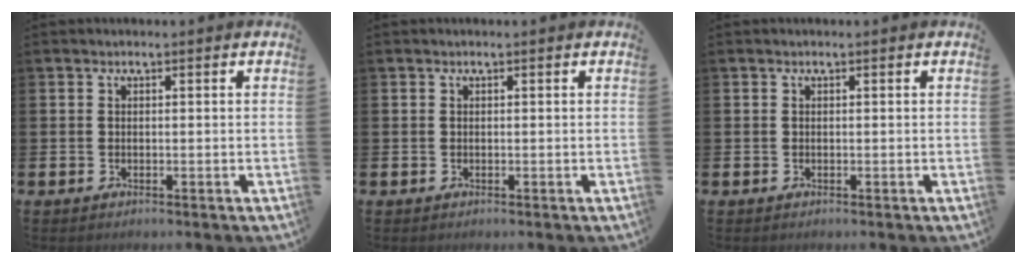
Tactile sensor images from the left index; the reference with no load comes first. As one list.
[{"total": 0.0}, {"total": 0.0}]